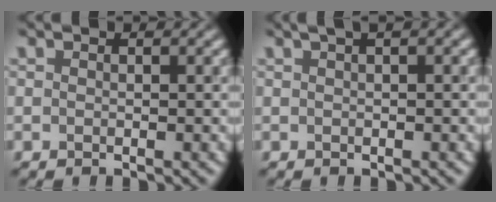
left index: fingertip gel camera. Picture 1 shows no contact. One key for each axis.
{"total": 2.6, "fx": 1.2, "fy": 0.7, "fz": 2.2, "tx": -0.027, "ty": 0.008, "tz": 0.006}